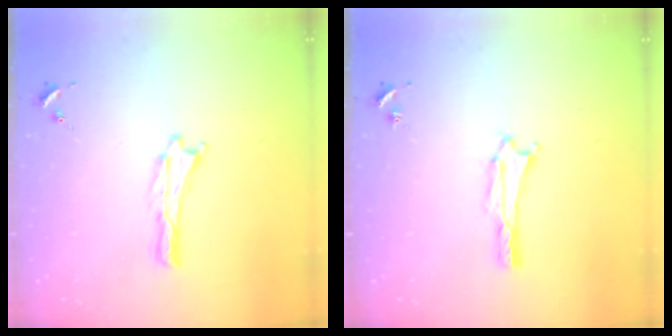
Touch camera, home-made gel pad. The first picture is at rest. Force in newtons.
{"total": 1.6, "press": 1.6, "slide": 0.2}